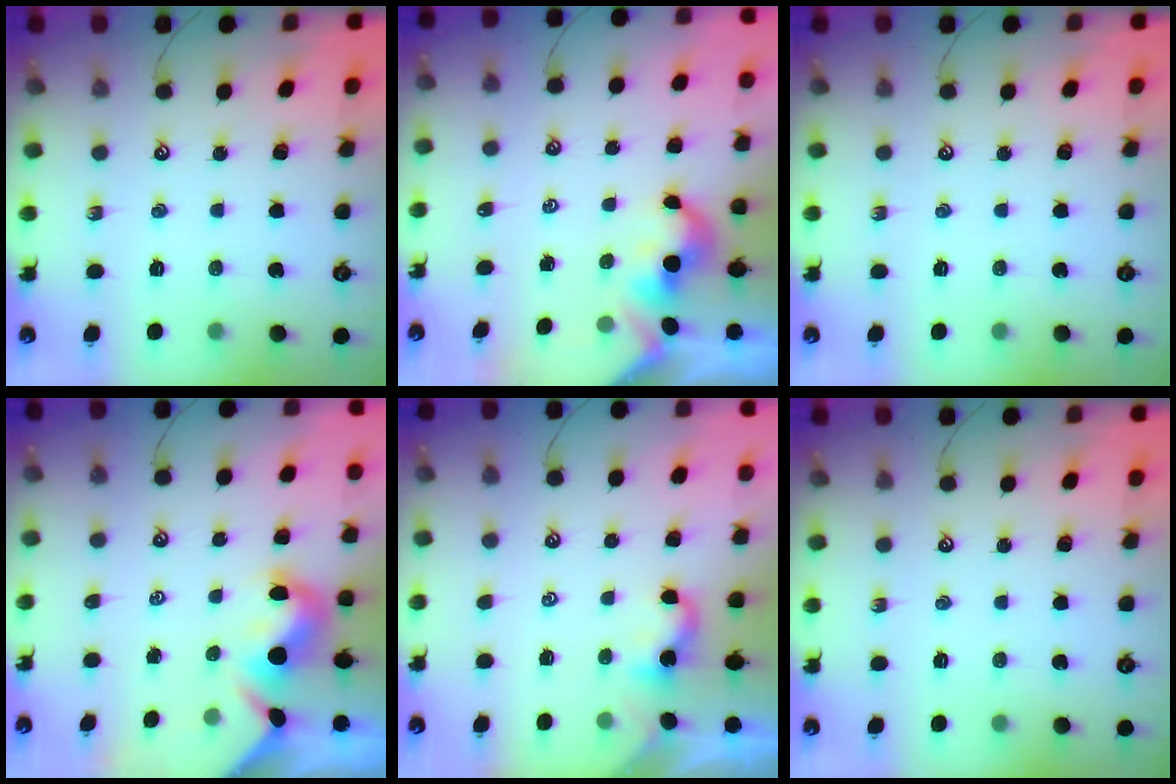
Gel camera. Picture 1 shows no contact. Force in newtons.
{"total": 2.4, "press": 2.4, "slide": 0.3}
{"total": 0.0}
{"total": 3.5, "press": 3.4, "slide": 0.9}
{"total": 2.7, "press": 2.7, "slide": 0.2}
{"total": 0.0}